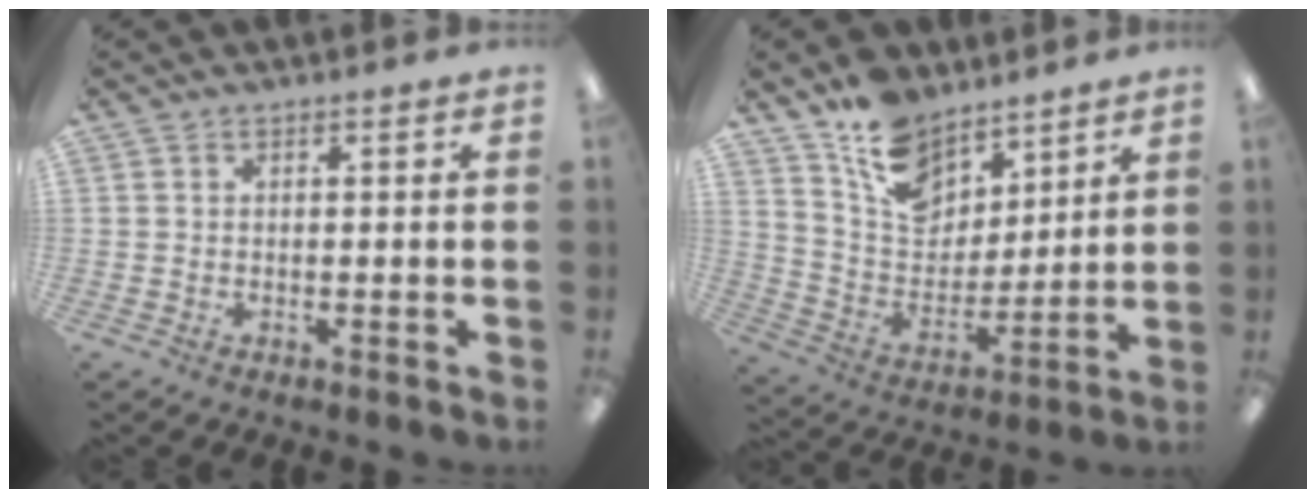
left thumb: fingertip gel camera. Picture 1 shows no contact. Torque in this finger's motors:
{"motor_torque": [2.15, 1.36, 1.46, -1.27, 0.09]}